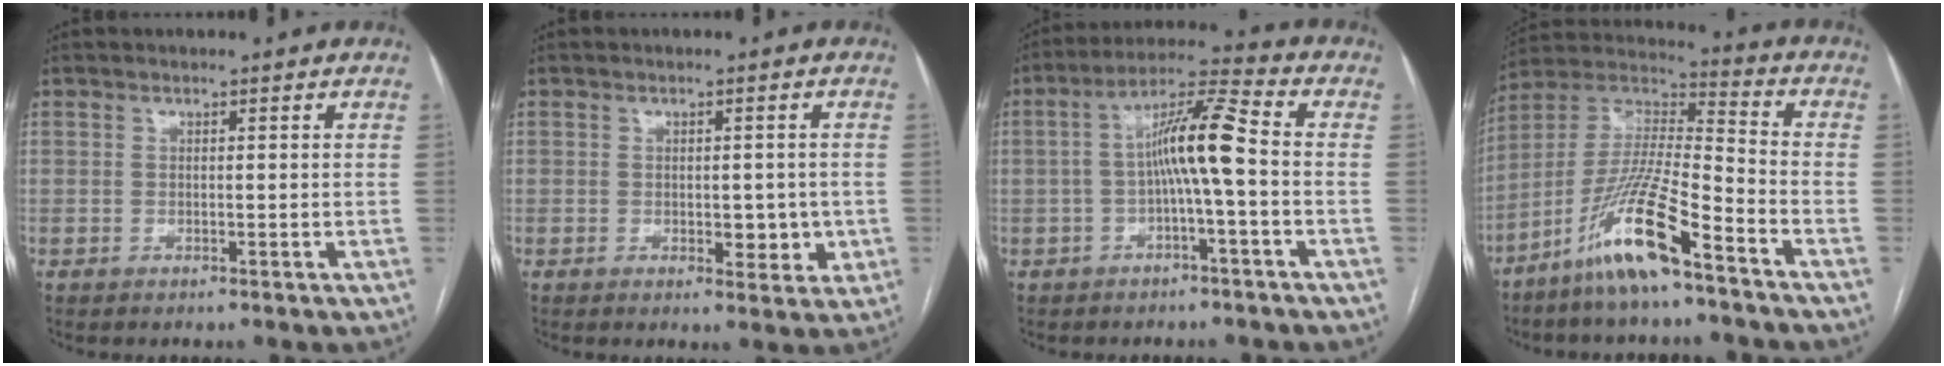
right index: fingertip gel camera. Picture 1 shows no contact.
{"total": 4.1, "force": [-0.6, 2.3, 3.3], "torque": [-0.035, 0.001, -0.001]}
{"total": 8.7, "force": [-1.0, 0.3, 8.6], "torque": [-0.156, 0.028, -0.022]}
{"total": 14.4, "force": [-8.9, 0.8, 11.2], "torque": [-0.232, -0.010, -0.174]}